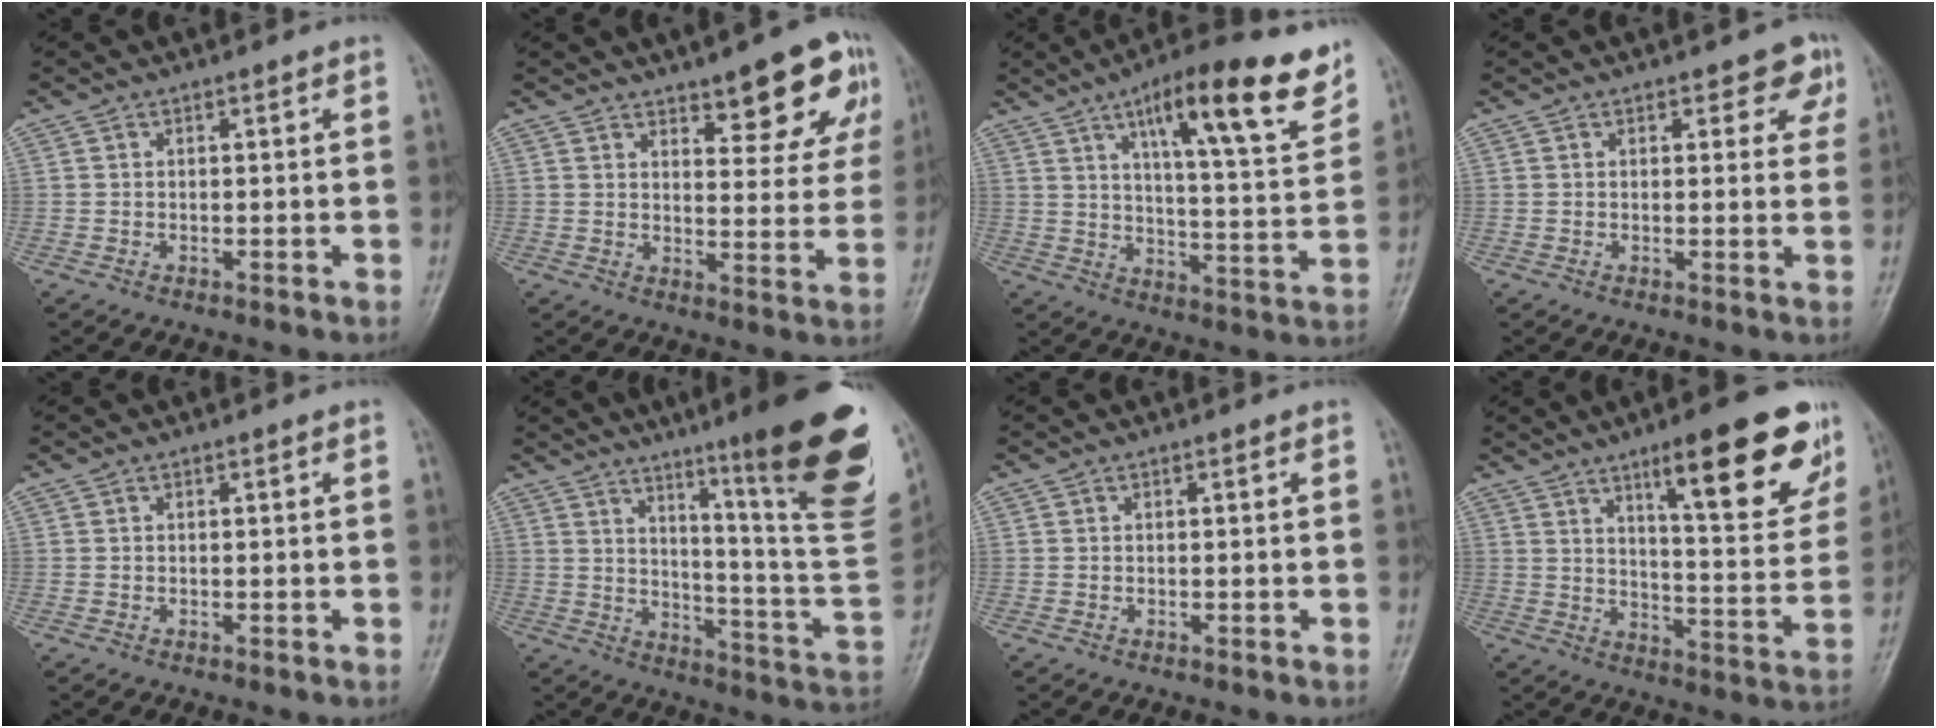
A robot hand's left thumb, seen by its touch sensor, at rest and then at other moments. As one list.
[{"total": 12.3, "force": [7.3, 4.5, 8.8], "torque": [-0.064, -0.035, 0.096]}, {"total": 18.6, "force": [11.0, 4.4, 14.4], "torque": [-0.181, -0.045, 0.167]}, {"total": 4.0, "force": [2.4, 2.4, 2.2], "torque": [0.014, -0.006, 0.023]}, {"total": 0.0}, {"total": 25.9, "force": [14.8, 2.3, 21.1], "torque": [-0.254, -0.076, 0.219]}, {"total": 0.0}, {"total": 19.6, "force": [11.4, 4.9, 15.2], "torque": [-0.164, -0.049, 0.165]}]